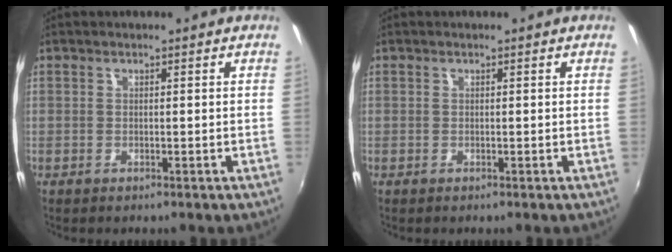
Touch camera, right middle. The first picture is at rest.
{"total": 0.0}